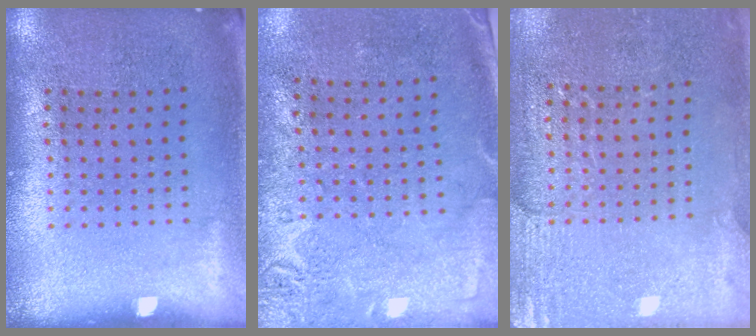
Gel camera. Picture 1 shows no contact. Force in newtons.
{"total": 2.8, "press": 2.2, "slide": 1.7}
{"total": 2.9, "press": 2.8, "slide": 0.6}